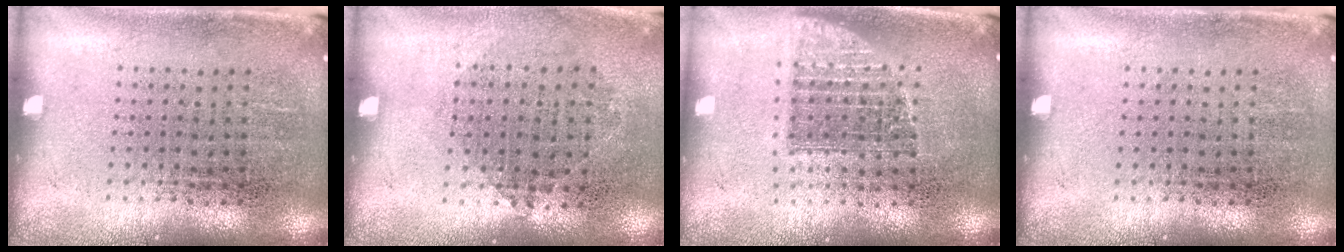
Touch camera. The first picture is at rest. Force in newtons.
{"total": 0.9, "press": 0.8, "slide": 0.5}
{"total": 1.4, "press": 1.2, "slide": 0.7}
{"total": 0.0}